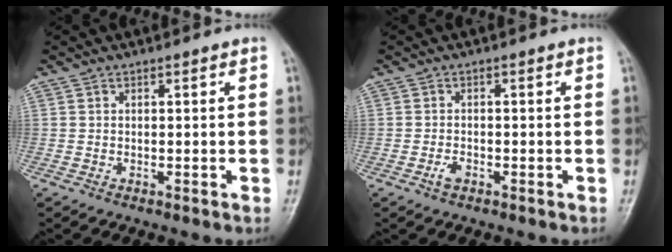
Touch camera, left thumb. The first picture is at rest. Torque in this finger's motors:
{"motor_torque": [-0.09, 0.06, 0.32, 0.23, 0.00]}